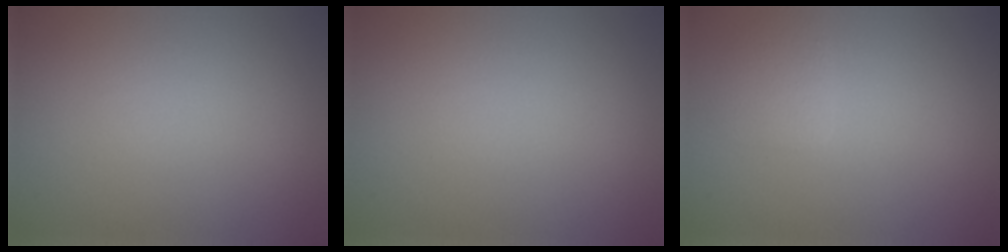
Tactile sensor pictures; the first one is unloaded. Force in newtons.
{"total": 0.0}
{"total": 1.3, "press": 1.3, "slide": 0.1}